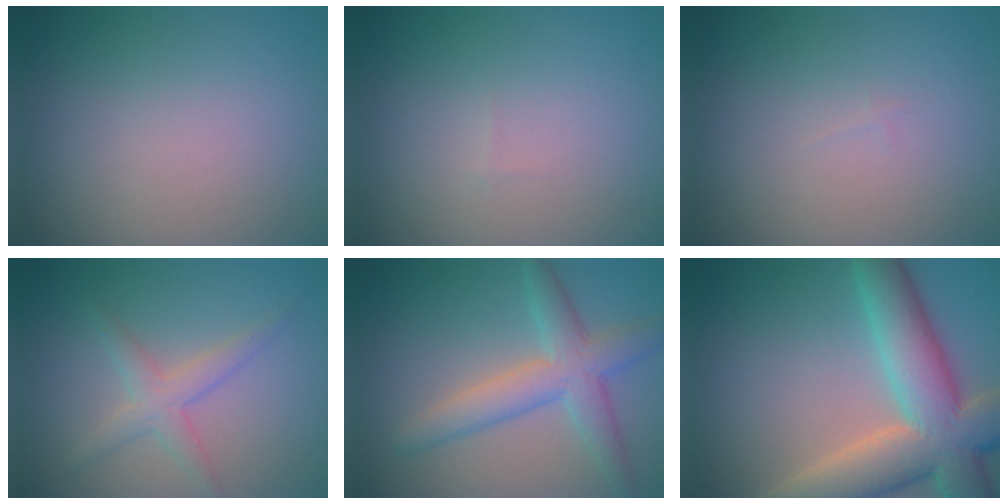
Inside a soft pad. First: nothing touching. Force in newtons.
{"total": 0.0}
{"total": 0.0}
{"total": 2.5, "press": 2.5, "slide": 0.2}
{"total": 4.8, "press": 4.8, "slide": 0.1}
{"total": 11.6, "press": 11.5, "slide": 1.3}